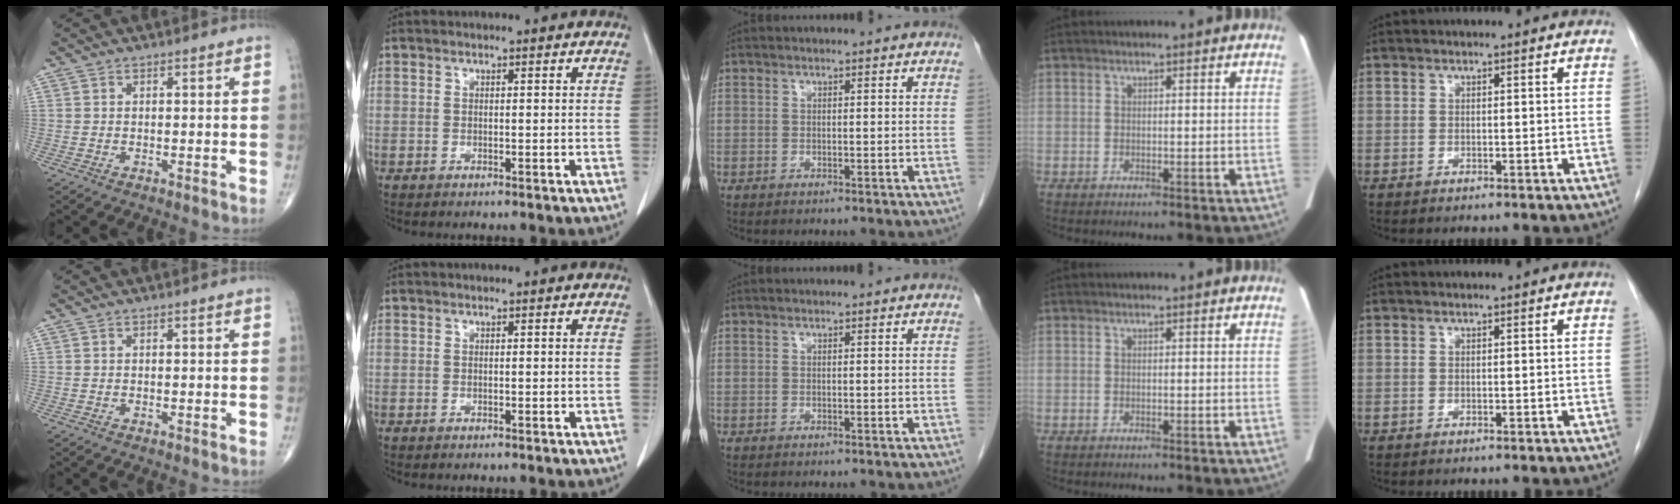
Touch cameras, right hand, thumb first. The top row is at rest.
{}